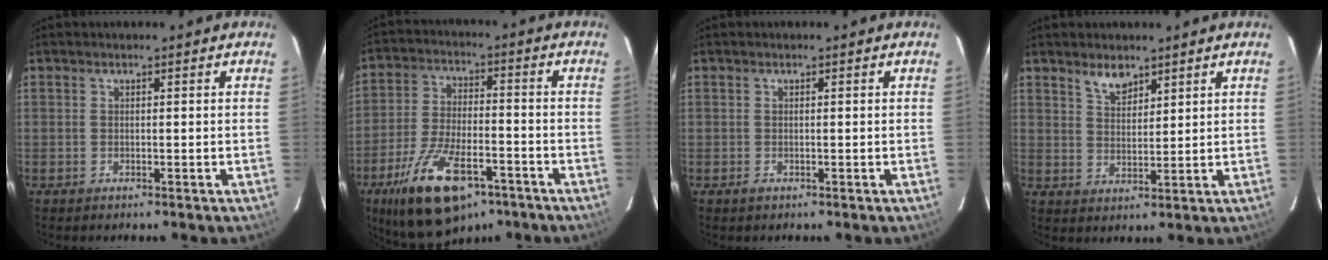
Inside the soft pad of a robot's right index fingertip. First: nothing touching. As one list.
[{"total": 17.7, "force": [-10.5, 7.4, 12.1], "torque": [-0.242, -0.029, -0.178]}, {"total": 0.5, "force": [-0.2, 0.4, 0.2], "torque": [-0.005, -0.002, -0.004]}, {"total": 4.4, "force": [3.4, 1.9, 2.1], "torque": [-0.034, 0.003, 0.064]}]